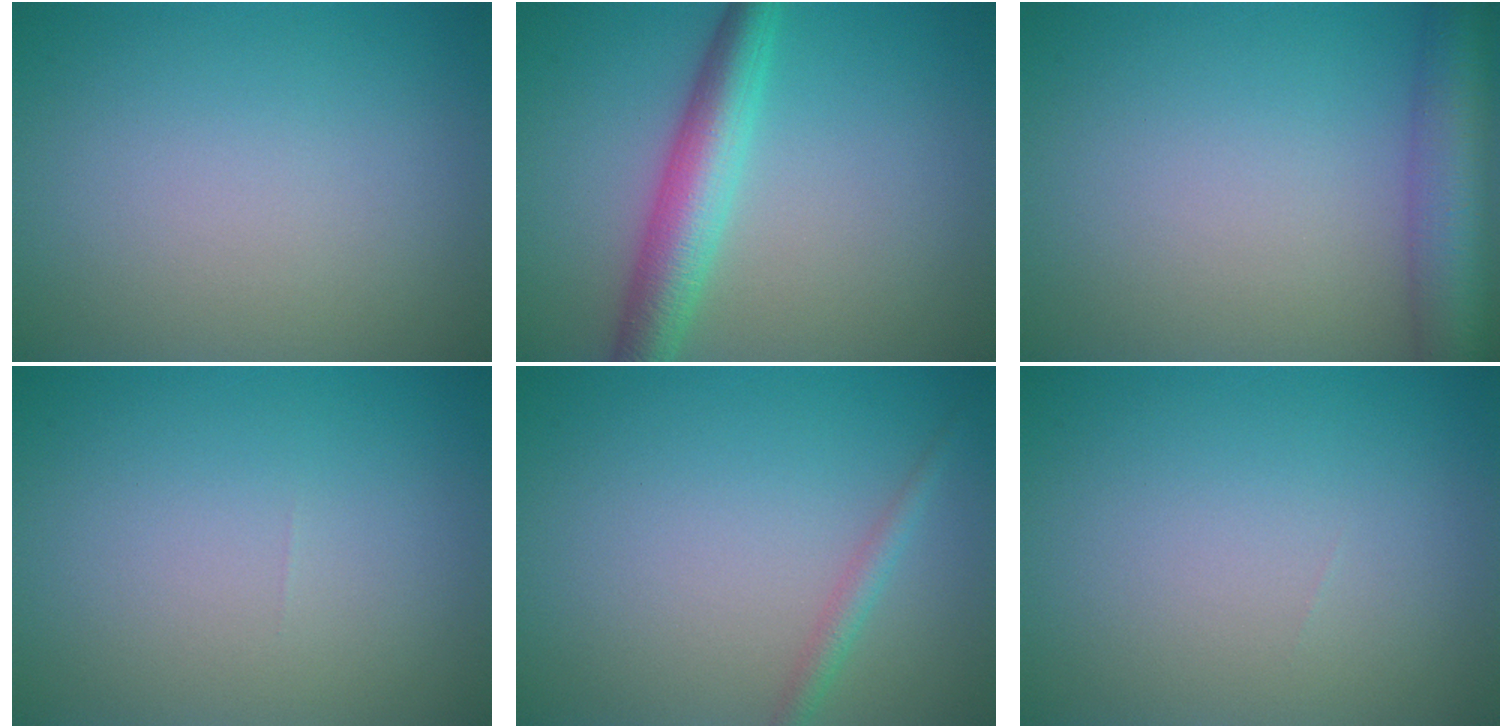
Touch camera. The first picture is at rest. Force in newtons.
{"total": 5.1, "press": 5.1, "slide": 0.1}
{"total": 6.9, "press": 6.9, "slide": 0.2}
{"total": 0.0}
{"total": 1.4, "press": 1.4, "slide": 0.0}
{"total": 0.0}